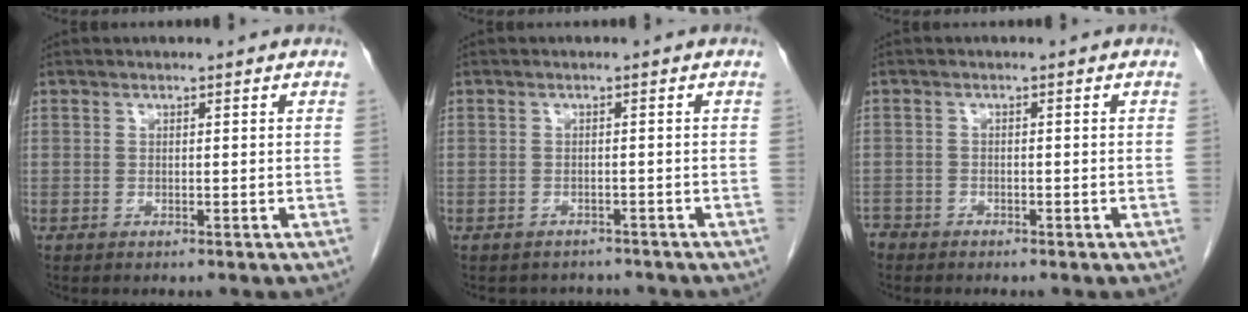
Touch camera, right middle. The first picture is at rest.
{"total": 3.7, "force": [-3.3, 1.6, 0.0], "torque": [-0.005, 0.003, -0.043]}
{"total": 2.5, "force": [-2.2, 1.2, 0.2], "torque": [-0.009, 0.000, -0.041]}